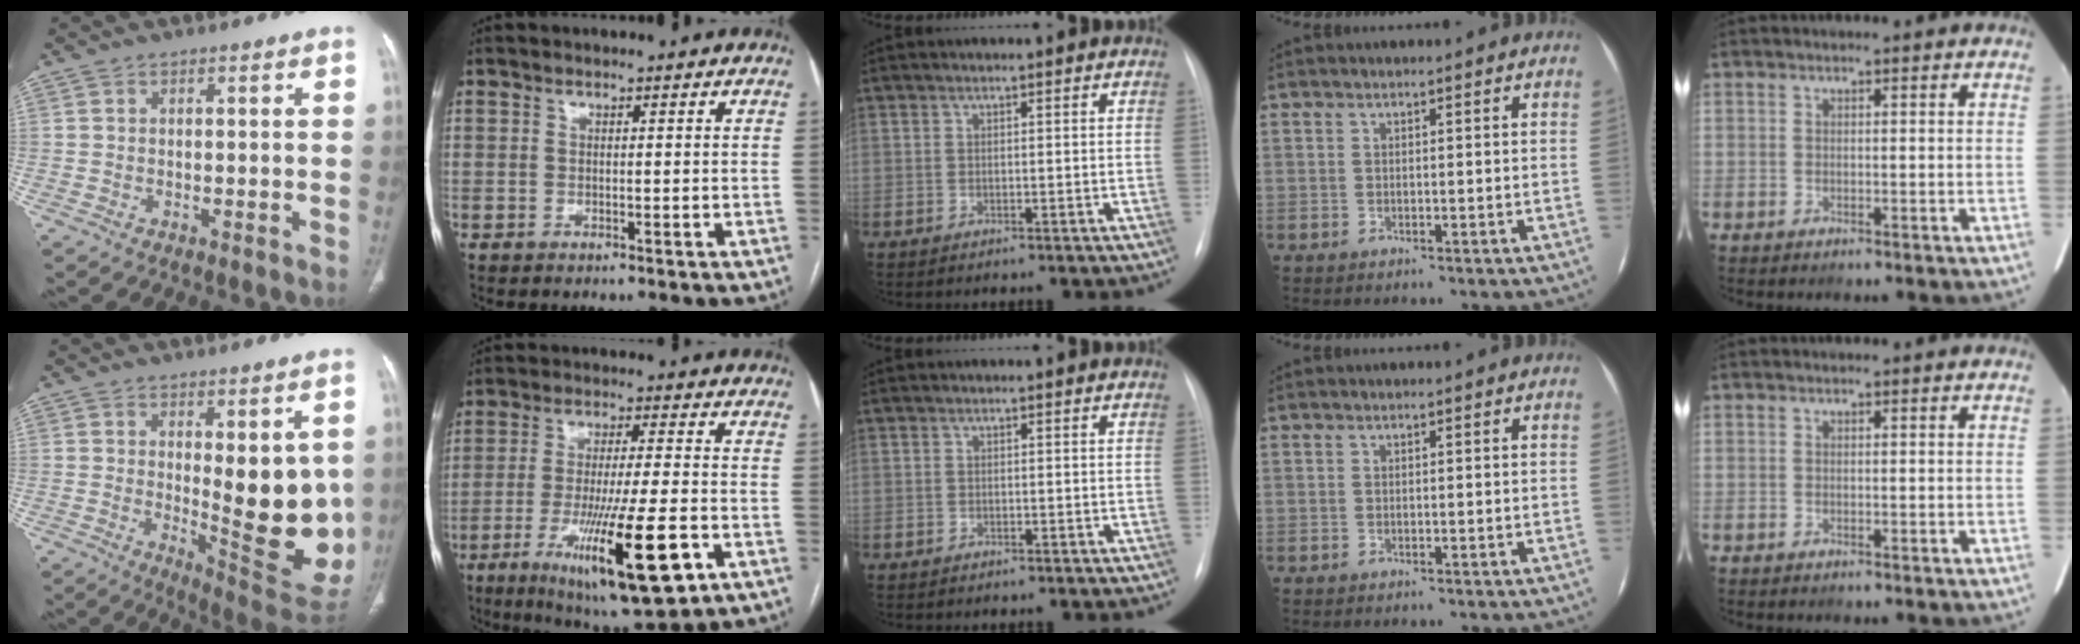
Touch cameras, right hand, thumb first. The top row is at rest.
{"thumb": {"total": 18.1, "force": [0.7, 6.2, 17.0], "torque": [-0.191, -0.043, 0.029]}, "index": {"total": 18.3, "force": [-7.4, 2.2, 16.6], "torque": [-0.277, -0.035, -0.110]}, "middle": {"total": 1.0, "force": [-0.7, 0.7, 0.1], "torque": [-0.008, 0.004, -0.012]}}